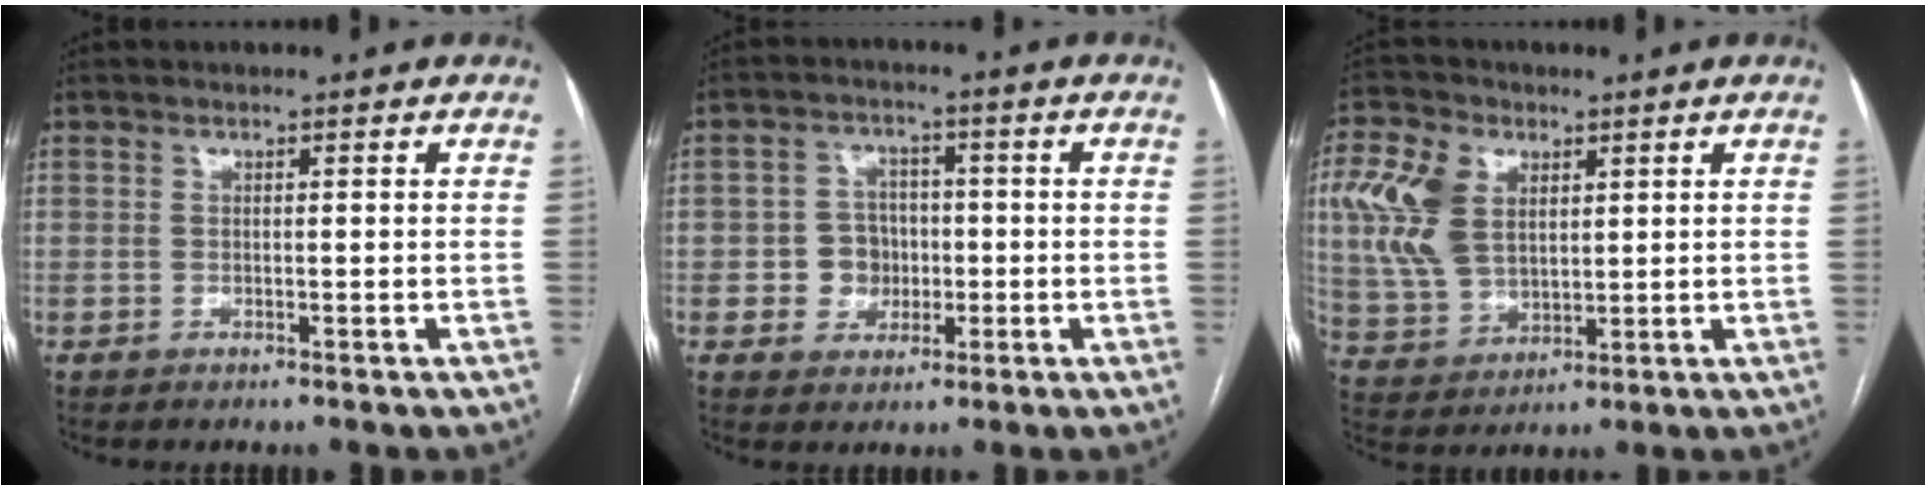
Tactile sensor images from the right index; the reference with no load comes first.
{"total": 5.3, "force": [-0.8, 4.9, 1.7], "torque": [-0.028, 0.016, -0.007]}
{"total": 11.5, "force": [3.5, 7.7, 7.9], "torque": [-0.191, 0.023, 0.077]}